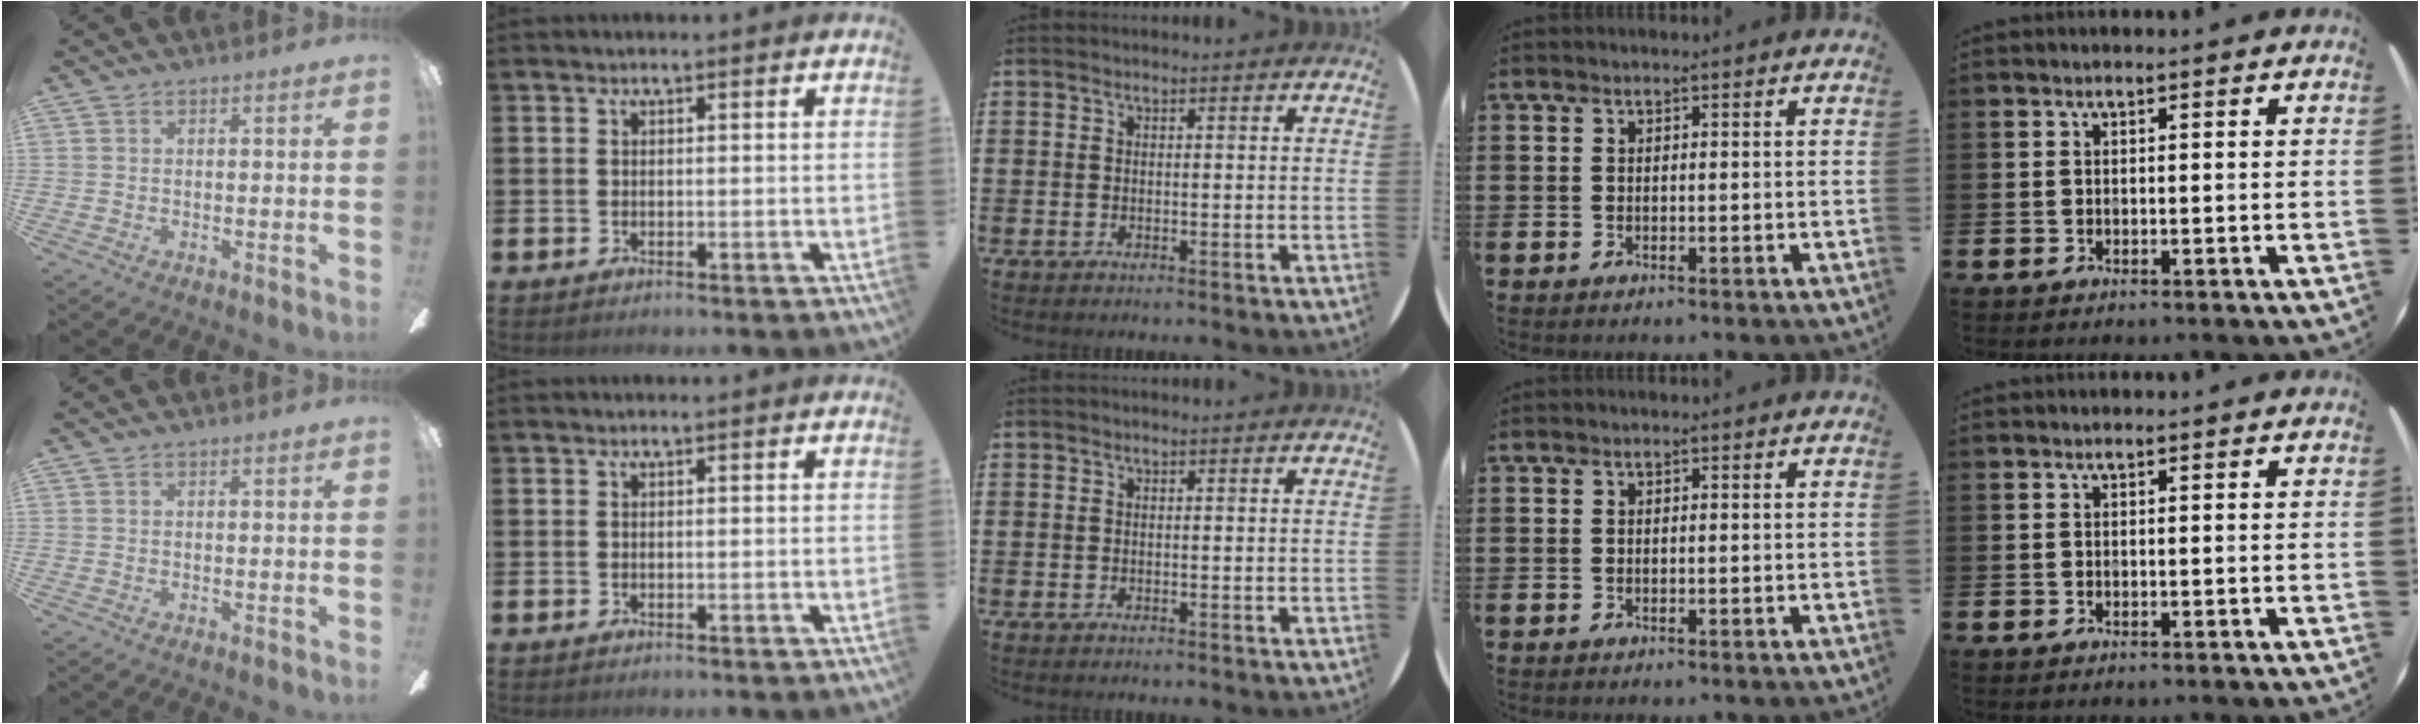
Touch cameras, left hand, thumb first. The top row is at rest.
{}